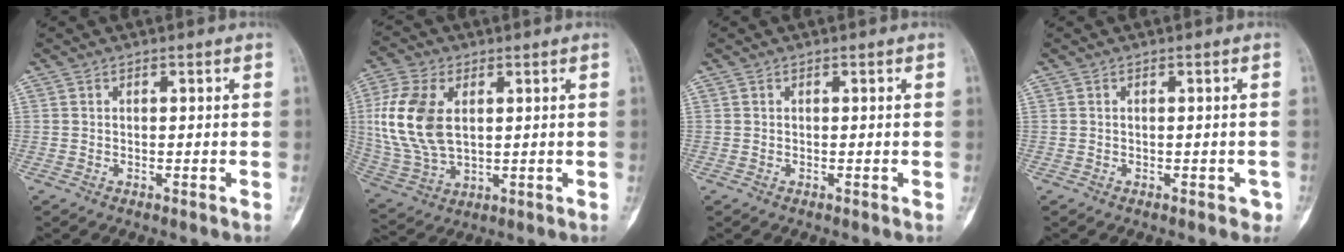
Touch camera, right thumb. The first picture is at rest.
{"total": 14.3, "force": [2.6, 8.7, 11.1], "torque": [-0.237, -0.003, 0.057]}
{"total": 0.0}
{"total": 1.3, "force": [-0.6, 0.9, 0.7], "torque": [0.004, 0.003, -0.007]}